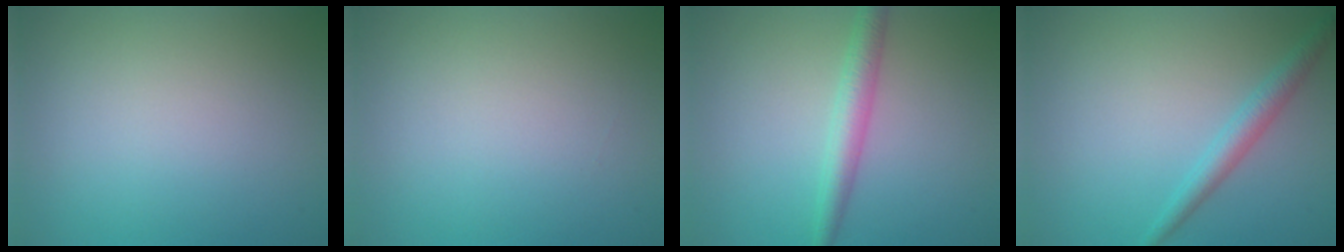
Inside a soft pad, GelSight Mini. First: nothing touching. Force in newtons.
{"total": 0.0}
{"total": 2.9, "press": 2.9, "slide": 0.0}
{"total": 2.3, "press": 2.3, "slide": 0.2}